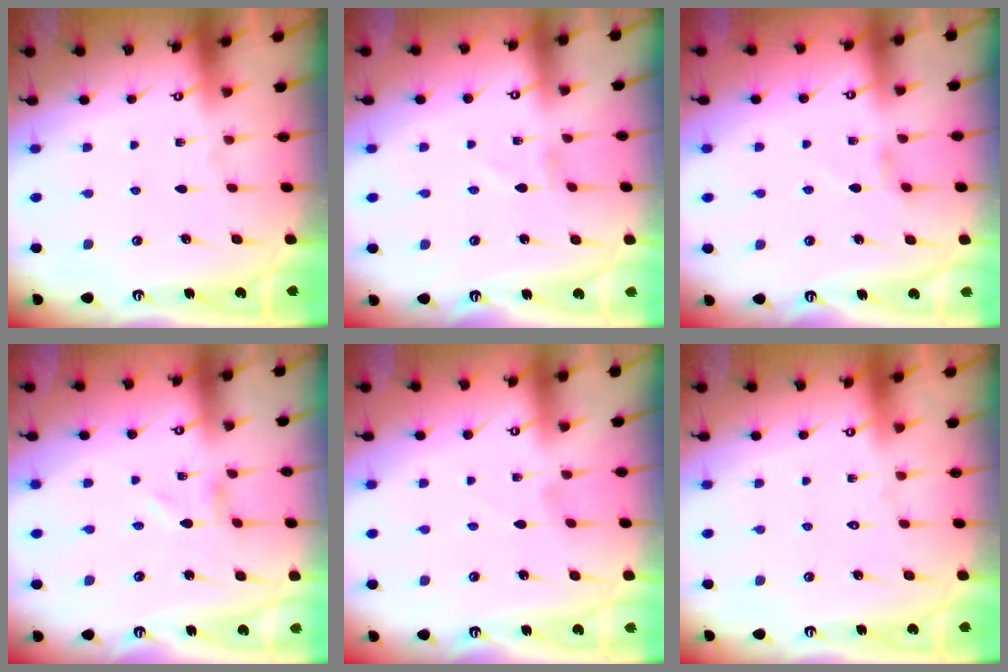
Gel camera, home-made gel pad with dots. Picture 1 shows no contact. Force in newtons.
{"total": 1.3, "press": 1.3, "slide": 0.1}
{"total": 1.8, "press": 1.8, "slide": 0.4}
{"total": 1.0, "press": 1.0, "slide": 0.0}
{"total": 0.9, "press": 0.9, "slide": 0.1}
{"total": 1.6, "press": 1.6, "slide": 0.1}